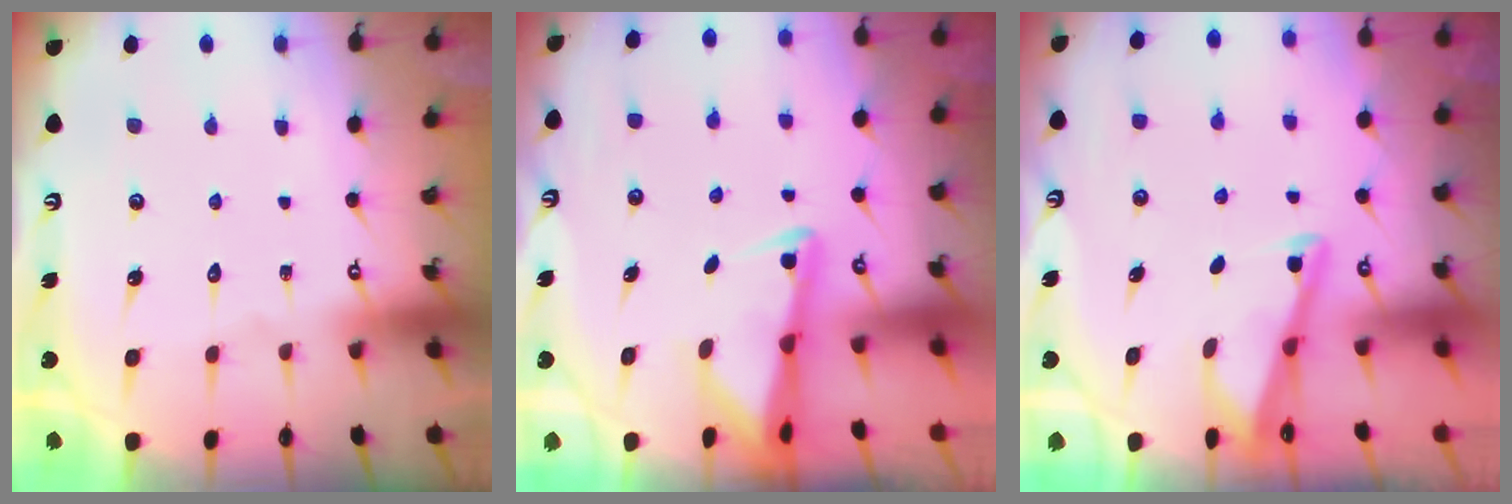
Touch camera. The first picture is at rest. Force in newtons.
{"total": 2.3, "press": 2.2, "slide": 0.4}
{"total": 2.8, "press": 2.8, "slide": 0.4}